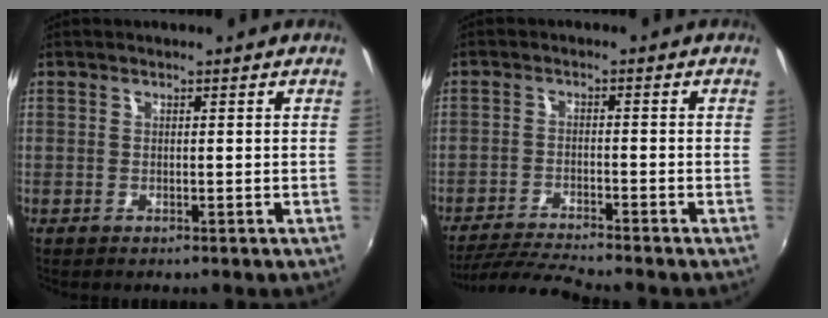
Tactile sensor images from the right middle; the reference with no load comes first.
{"total": 7.8, "force": [-7.3, -0.8, 2.6], "torque": [-0.075, -0.014, -0.135]}